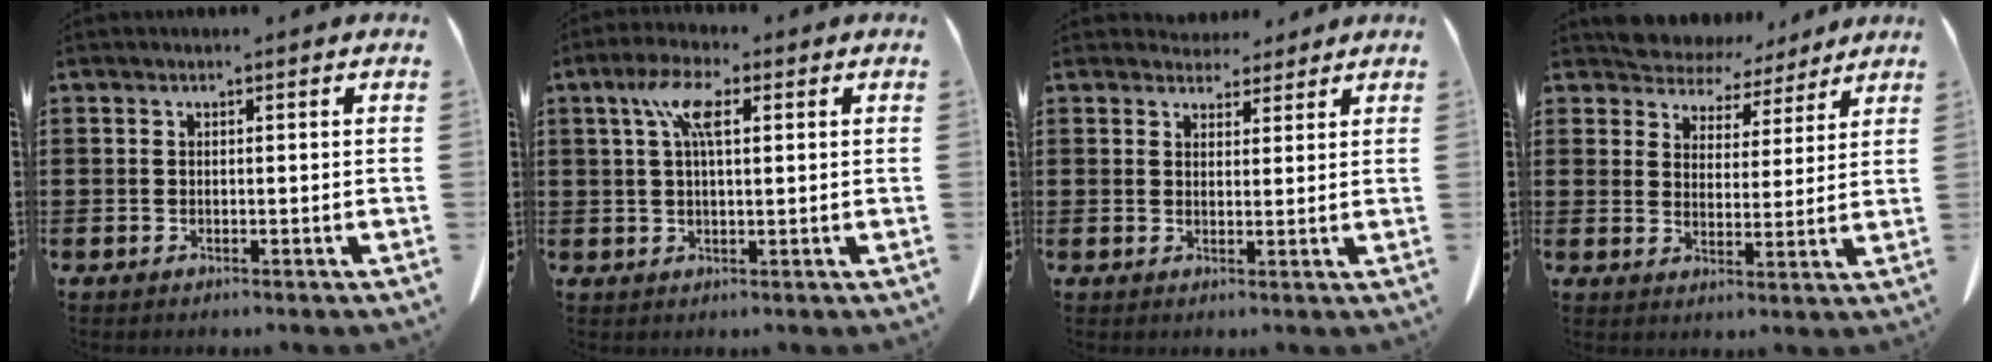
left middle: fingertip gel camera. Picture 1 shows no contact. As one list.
[{"total": 5.8, "force": [2.0, 2.0, 5.1], "torque": [-0.115, 0.009, 0.031]}, {"total": 3.4, "force": [3.1, 1.3, 0.4], "torque": [-0.009, -0.008, 0.060]}, {"total": 5.3, "force": [5.1, 1.4, -0.1], "torque": [-0.029, -0.031, 0.093]}]